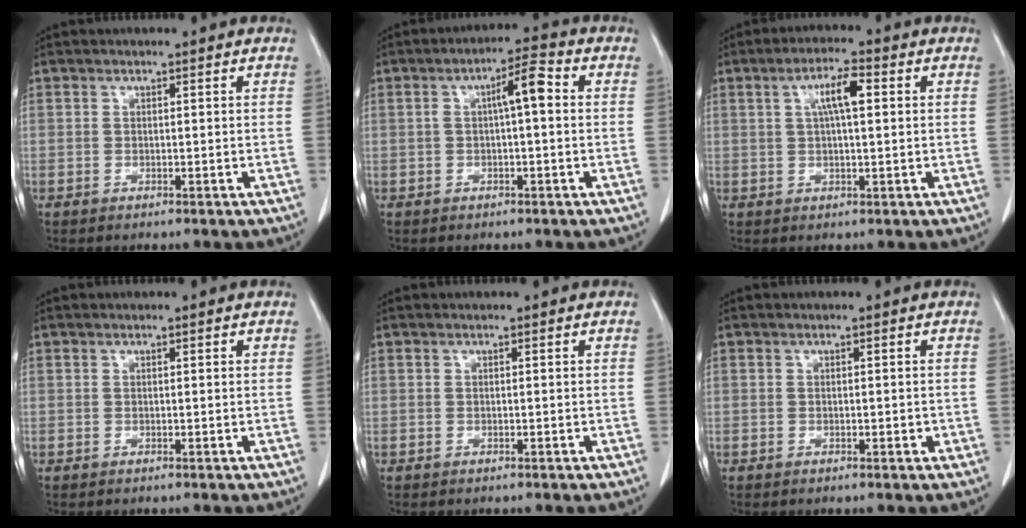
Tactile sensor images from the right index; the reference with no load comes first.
{"total": 6.0, "force": [0.8, 1.4, 5.7], "torque": [-0.101, 0.026, 0.013]}
{"total": 6.1, "force": [1.6, 1.4, 5.7], "torque": [-0.107, 0.014, 0.030]}
{"total": 0.6, "force": [0.2, 0.3, 0.5], "torque": [-0.012, 0.004, 0.005]}
{"total": 0.0}
{"total": 1.6, "force": [-0.3, 0.8, 1.3], "torque": [-0.027, 0.001, 0.001]}